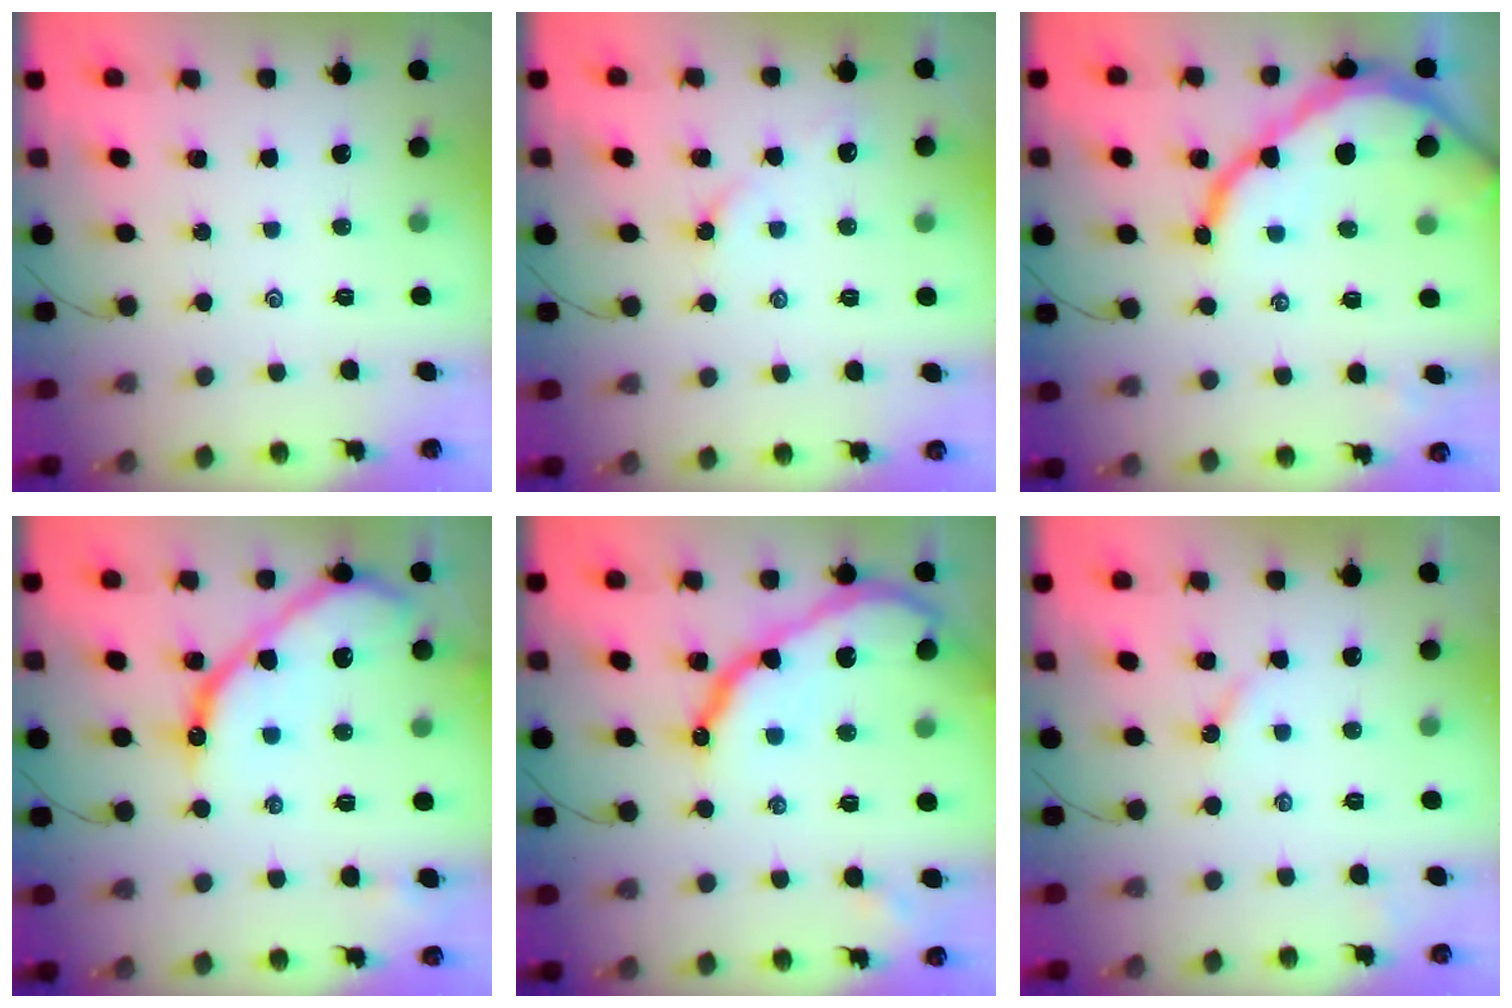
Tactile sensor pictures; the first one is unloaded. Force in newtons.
{"total": 2.2, "press": 2.1, "slide": 0.6}
{"total": 16.4, "press": 16.3, "slide": 1.8}
{"total": 14.4, "press": 14.3, "slide": 1.4}
{"total": 18.6, "press": 18.5, "slide": 1.5}
{"total": 3.0, "press": 3.0, "slide": 0.3}